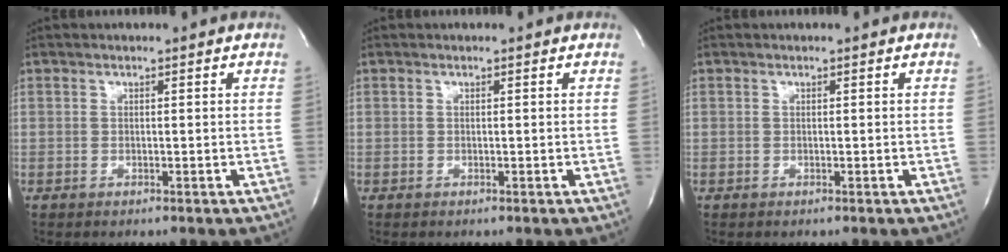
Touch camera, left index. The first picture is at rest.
{"total": 0.0}
{"total": 0.0}